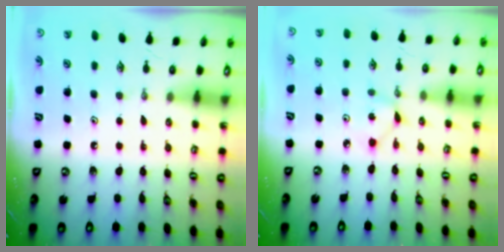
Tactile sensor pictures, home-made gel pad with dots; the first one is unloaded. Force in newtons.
{"total": 1.7, "press": 1.7, "slide": 0.1}